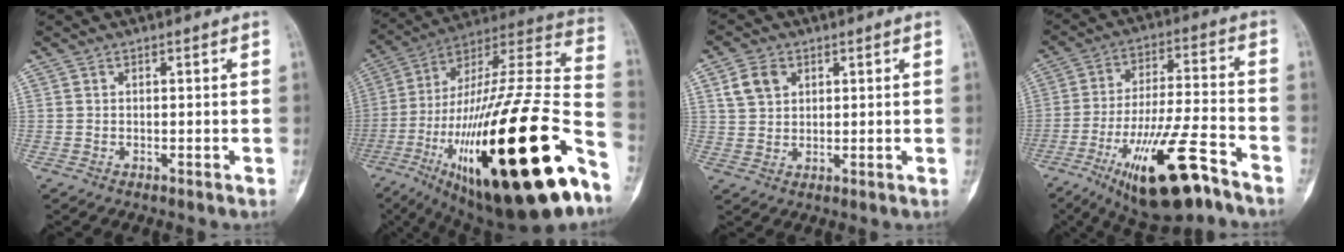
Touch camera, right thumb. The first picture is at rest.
{"total": 42.7, "force": [-15.9, 11.2, 38.1], "torque": [-0.593, 0.032, -0.255]}
{"total": 5.3, "force": [2.2, 3.9, 2.7], "torque": [-0.037, -0.003, 0.046]}
{"total": 19.4, "force": [-11.0, 5.2, 15.0], "torque": [-0.276, 0.049, -0.184]}